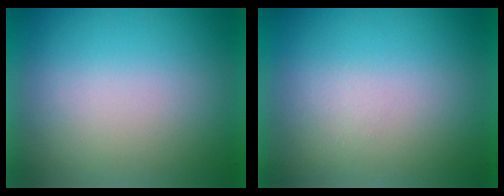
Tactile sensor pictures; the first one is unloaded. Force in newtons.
{"total": 1.2}